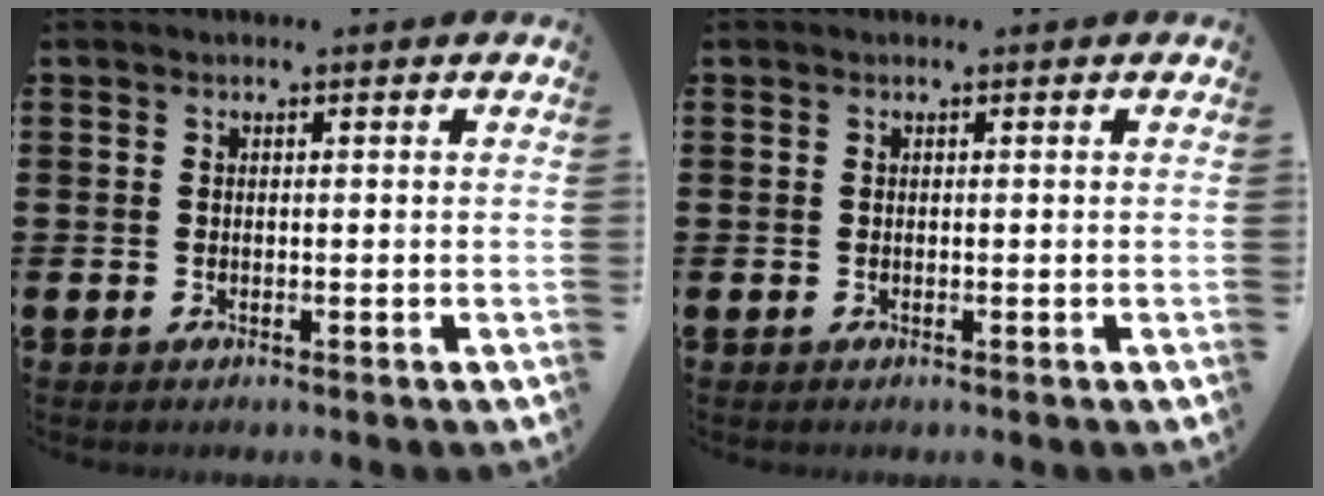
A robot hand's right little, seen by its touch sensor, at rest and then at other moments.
{"total": 0.0}